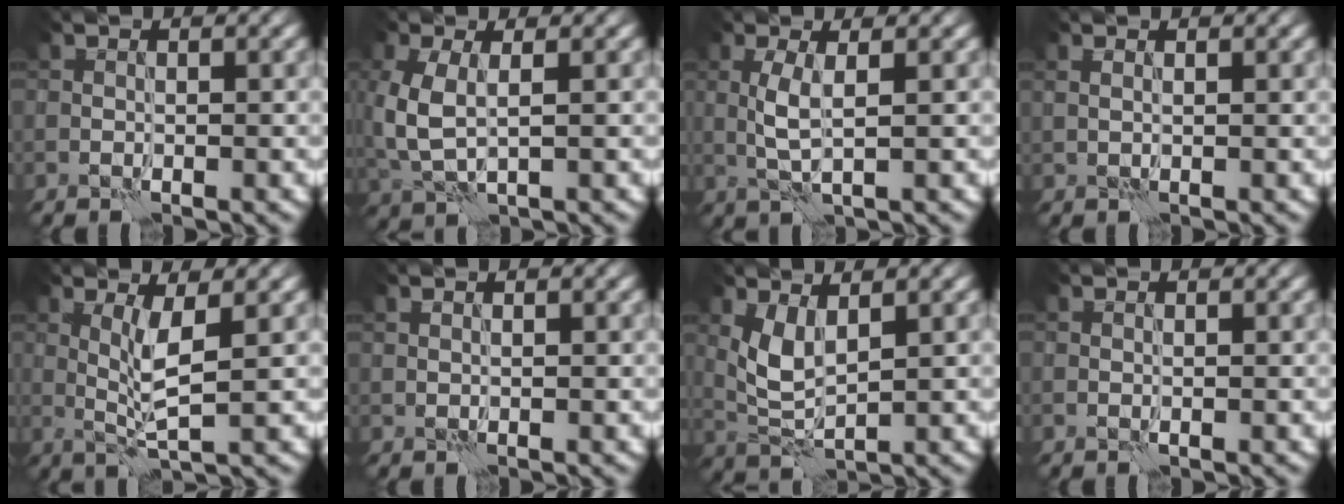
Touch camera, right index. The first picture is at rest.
{"total": 4.6, "force": [0.4, 2.4, 3.9], "torque": [-0.111, -0.001, 0.010]}
{"total": 2.3, "force": [0.1, 0.4, 2.3], "torque": [-0.051, 0.001, 0.002]}
{"total": 0.6, "force": [0.4, 0.2, 0.5], "torque": [-0.014, 0.001, 0.008]}
{"total": 3.2, "force": [0.5, 0.3, 3.2], "torque": [-0.070, -0.003, 0.015]}
{"total": 0.0}
{"total": 3.2, "force": [1.3, 1.3, 2.7], "torque": [-0.067, -0.004, 0.030]}
{"total": 0.0}